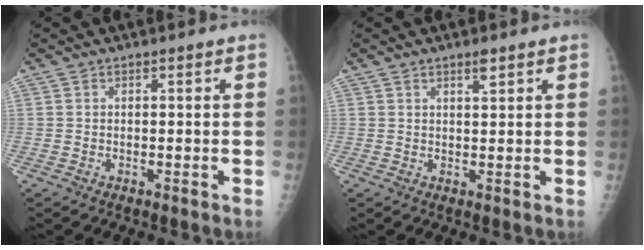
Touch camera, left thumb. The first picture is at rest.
{"total": 2.1, "force": [1.5, 0.5, 1.4], "torque": [-0.019, -0.010, 0.025]}